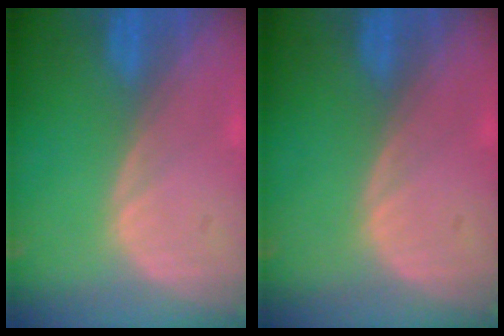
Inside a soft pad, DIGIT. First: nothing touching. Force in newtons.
{"total": 0.0}